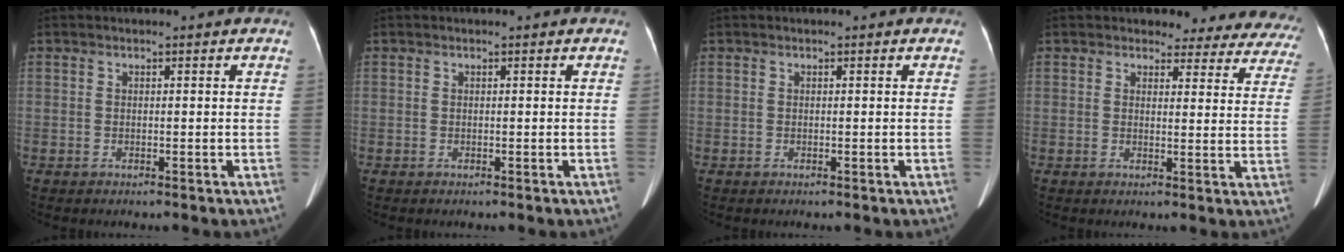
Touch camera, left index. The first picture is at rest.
{"total": 0.0}
{"total": 0.0}
{"total": 15.4, "force": [14.3, 5.3, 2.0], "torque": [0.021, -0.051, 0.122]}